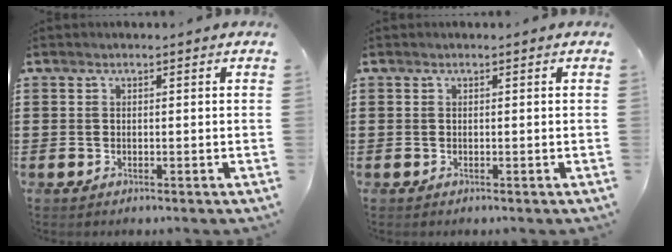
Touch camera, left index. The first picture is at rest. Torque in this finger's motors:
{"motor_torque": [0.00, 0.00, 0.00, 0.00]}